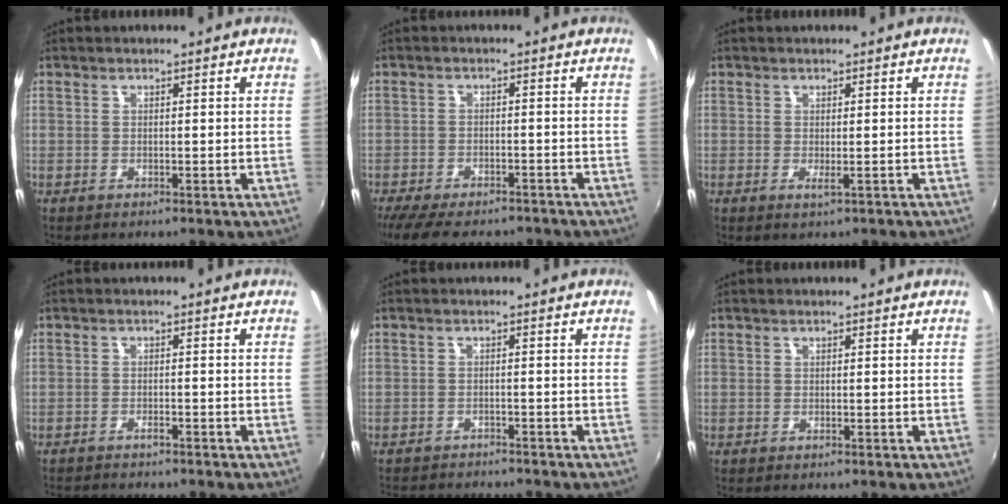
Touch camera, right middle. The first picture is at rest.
{"total": 12.8, "force": [-10.3, 4.6, 6.0], "torque": [-0.136, -0.025, -0.161]}
{"total": 1.0, "force": [-0.3, -0.1, 1.0], "torque": [-0.016, -0.003, -0.004]}
{"total": 4.7, "force": [-4.2, 0.8, 1.8], "torque": [-0.048, -0.010, -0.067]}
{"total": 8.4, "force": [-7.7, 2.1, 2.5], "torque": [-0.066, -0.012, -0.114]}
{"total": 0.0}